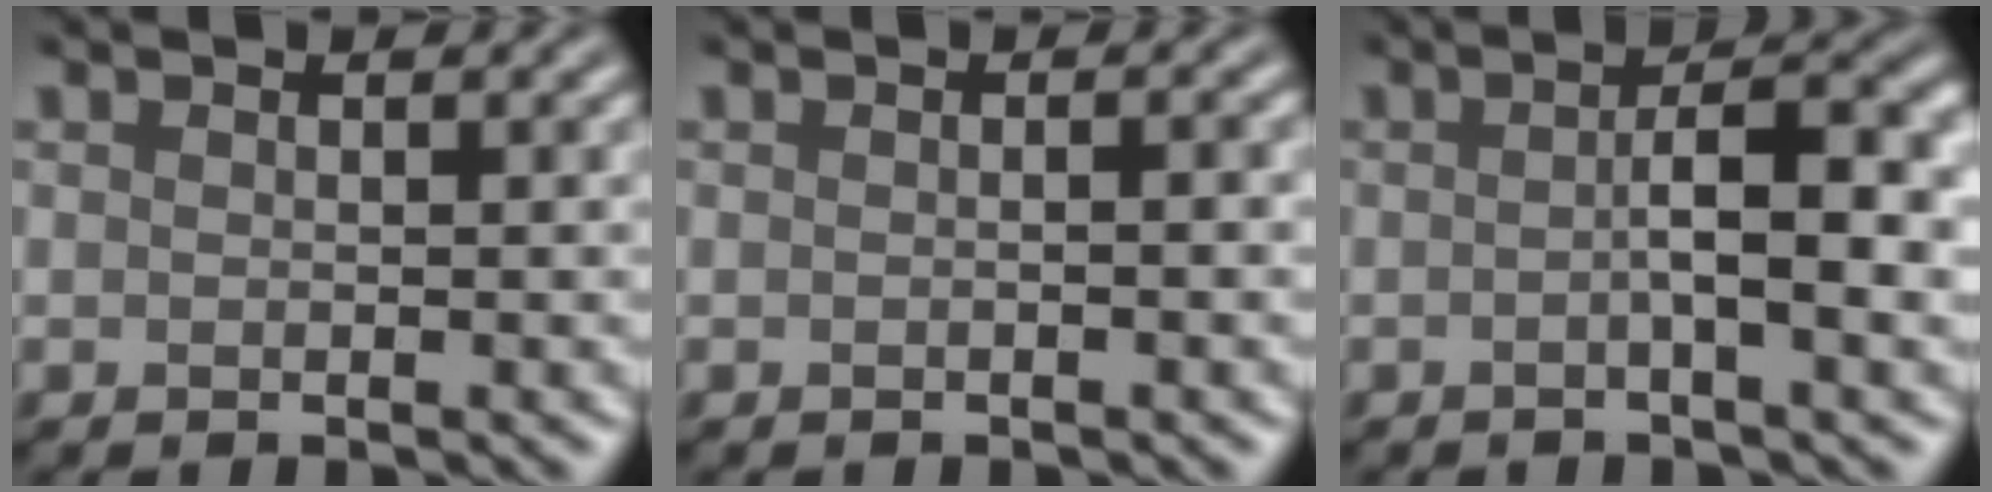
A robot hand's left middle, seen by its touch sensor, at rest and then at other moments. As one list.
[{"total": 0.8, "force": [-0.2, 0.1, 0.8], "torque": [-0.012, 0.002, -0.003]}, {"total": 5.5, "force": [-0.3, 1.2, 5.3], "torque": [-0.083, 0.009, -0.008]}]